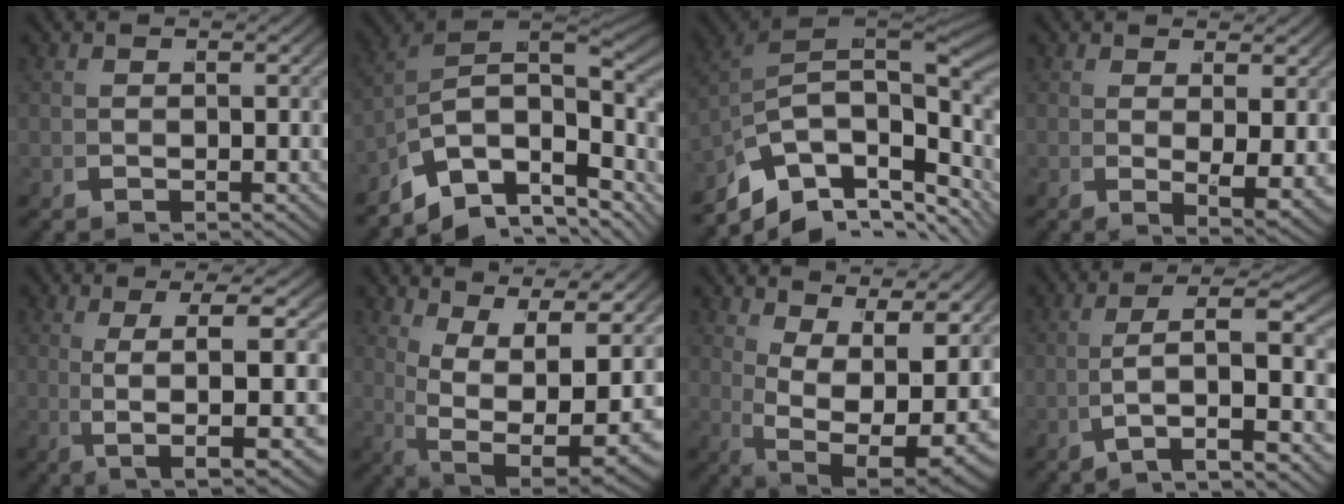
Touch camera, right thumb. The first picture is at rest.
{"total": 13.9, "force": [-0.3, 9.2, 10.5], "torque": [-0.181, -0.032, 0.011]}
{"total": 13.2, "force": [-1.1, 7.8, 10.6], "torque": [-0.176, -0.024, -0.005]}
{"total": 3.9, "force": [1.0, 1.1, 3.6], "torque": [-0.059, -0.007, 0.021]}
{"total": 9.2, "force": [1.2, 2.2, 8.8], "torque": [-0.137, 0.000, 0.027]}
{"total": 13.3, "force": [1.6, 7.6, 10.8], "torque": [-0.198, -0.052, 0.062]}
{"total": 11.9, "force": [1.0, 7.1, 9.5], "torque": [-0.173, -0.048, 0.047]}
{"total": 7.4, "force": [-0.9, 2.5, 6.9], "torque": [-0.133, -0.009, -0.003]}